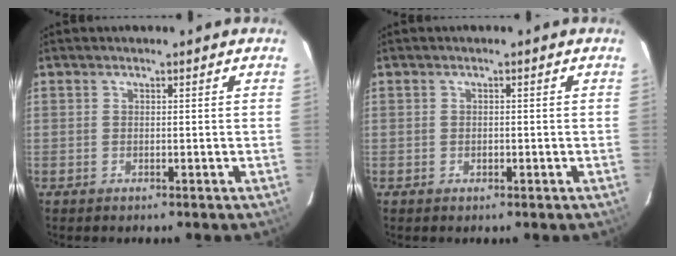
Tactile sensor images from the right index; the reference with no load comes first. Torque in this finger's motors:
{"motor_torque": [-0.06, -0.01, -0.03, -0.02]}